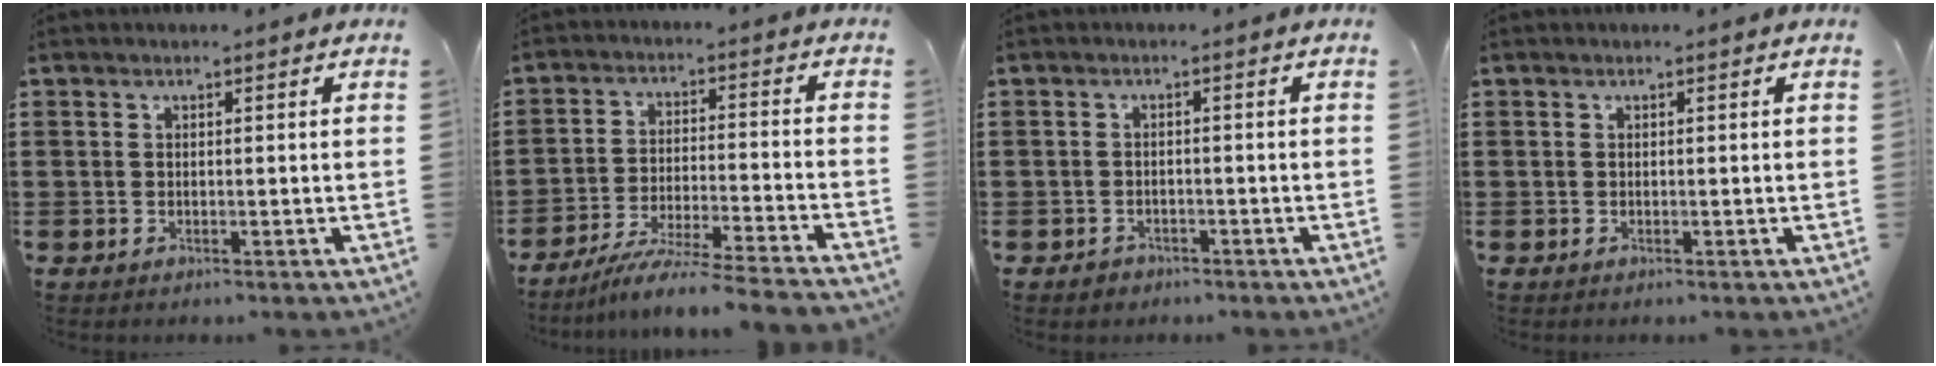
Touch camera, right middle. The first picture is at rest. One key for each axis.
{"total": 7.4, "fx": -6.8, "fy": -0.7, "fz": 3.0, "tx": -0.051, "ty": -0.011, "tz": -0.131}
{"total": 1.2, "fx": -0.9, "fy": 0.7, "fz": 0.1, "tx": -0.005, "ty": 0.002, "tz": -0.022}
{"total": 0.0}